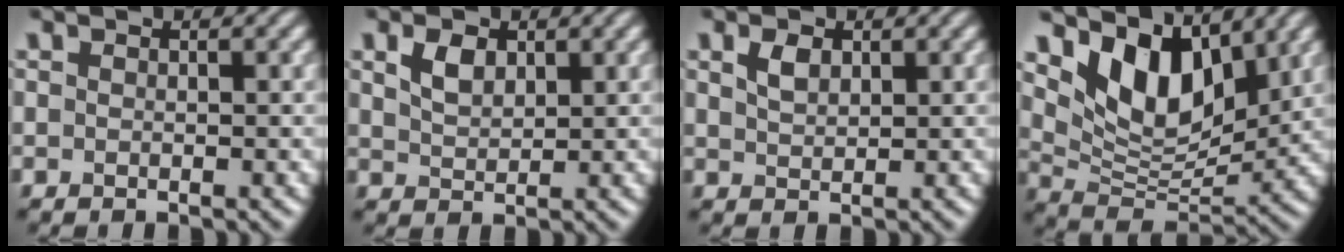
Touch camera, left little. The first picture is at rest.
{"total": 2.2, "force": [1.1, 1.4, 1.4], "torque": [-0.032, 0.002, 0.025]}
{"total": 1.7, "force": [0.9, 1.0, 1.1], "torque": [-0.023, 0.002, 0.021]}
{"total": 7.8, "force": [4.5, 4.1, 5.0], "torque": [-0.092, -0.013, 0.080]}